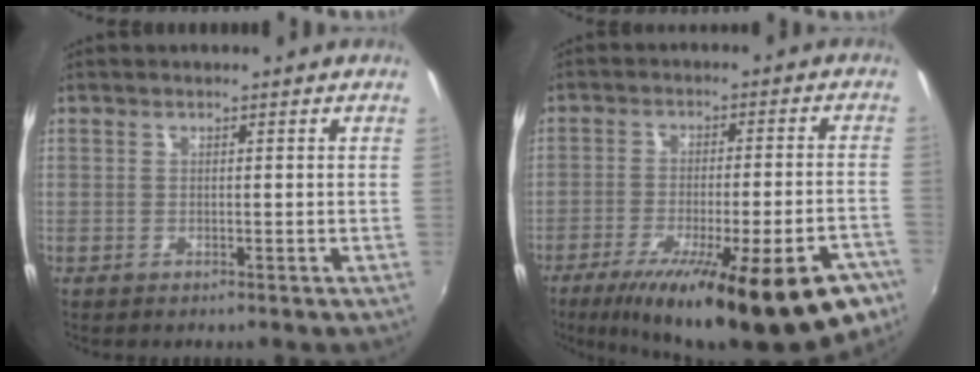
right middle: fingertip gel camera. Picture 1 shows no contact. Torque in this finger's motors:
{"motor_torque": [1.72, -0.41, 1.05, 0.21]}